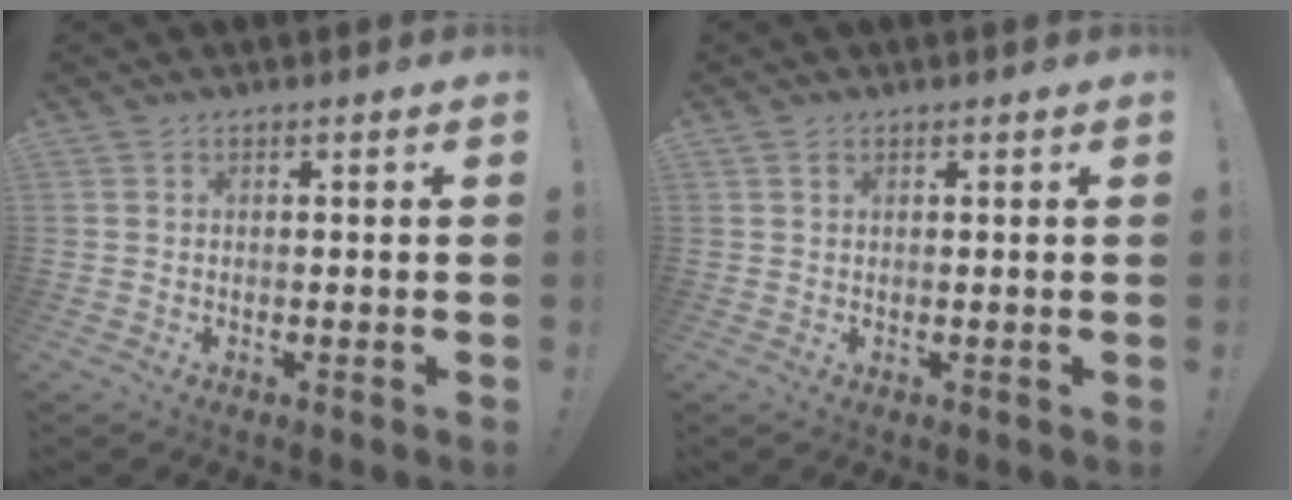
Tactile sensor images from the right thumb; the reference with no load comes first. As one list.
[{"total": 1.1, "force": [0.6, 0.8, 0.5], "torque": [-0.005, 0.000, 0.011]}]